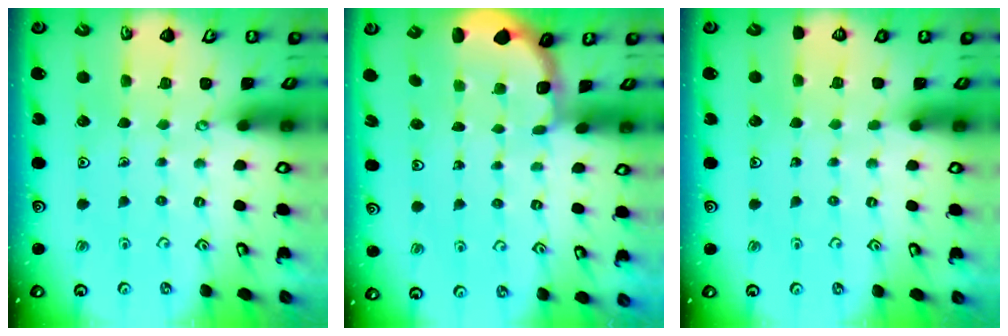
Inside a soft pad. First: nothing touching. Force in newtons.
{"total": 1.9, "press": 1.8, "slide": 0.7}
{"total": 0.0}